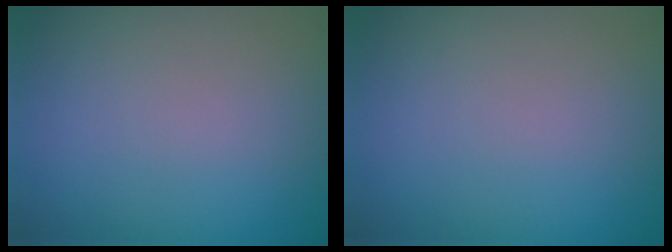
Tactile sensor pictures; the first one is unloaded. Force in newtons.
{"total": 0.0}